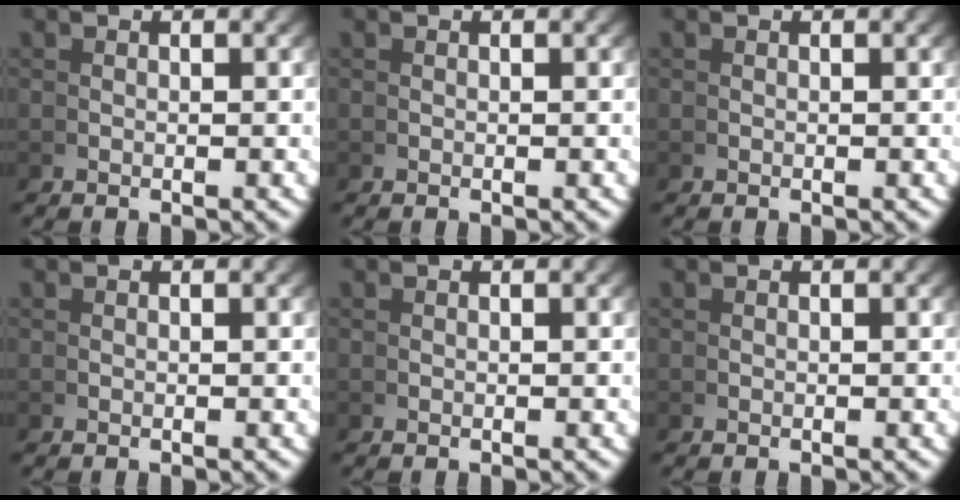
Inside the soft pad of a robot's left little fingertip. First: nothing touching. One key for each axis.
{"total": 0.0}
{"total": 0.0}
{"total": 0.0}
{"total": 0.0}
{"total": 0.0}